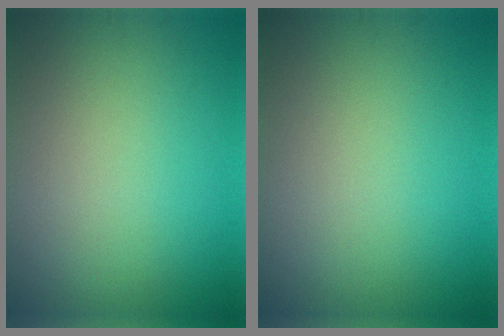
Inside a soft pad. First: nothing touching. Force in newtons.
{"total": 0.0}